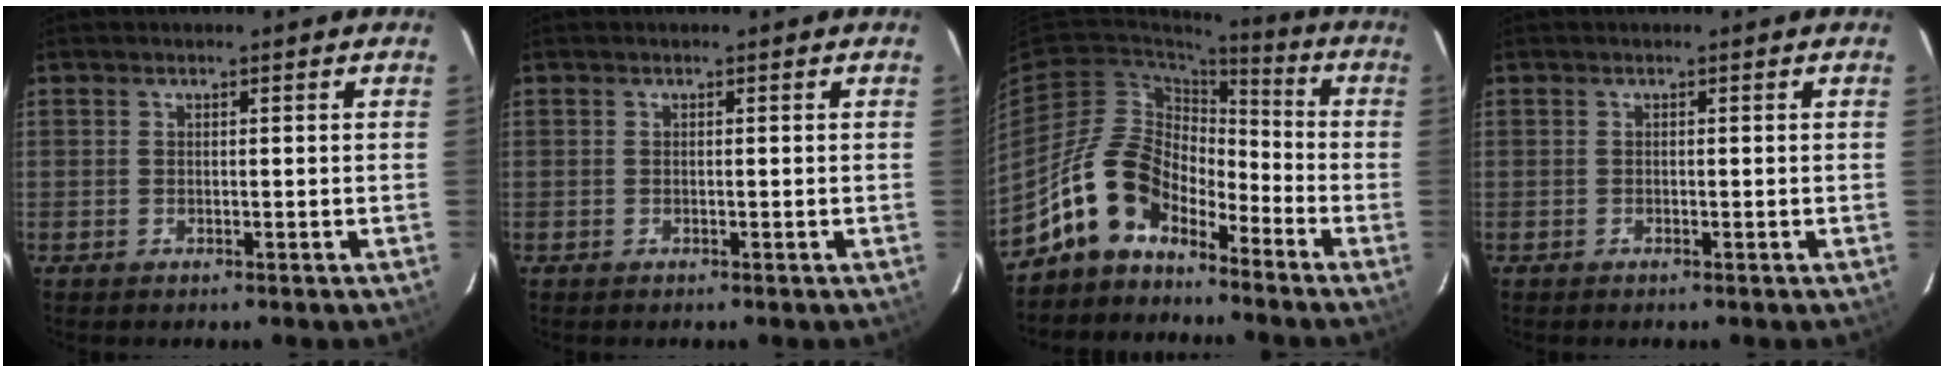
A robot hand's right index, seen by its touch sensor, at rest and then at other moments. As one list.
[{"total": 0.0}, {"total": 13.0, "force": [-9.4, 7.2, 5.3], "torque": [-0.106, 0.026, -0.174]}, {"total": 0.0}]